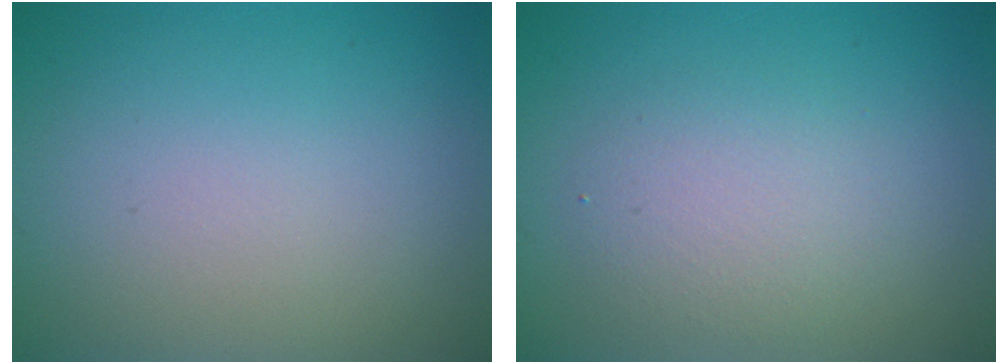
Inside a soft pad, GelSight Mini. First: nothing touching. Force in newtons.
{"total": 2.6, "press": 2.6, "slide": 0.1}